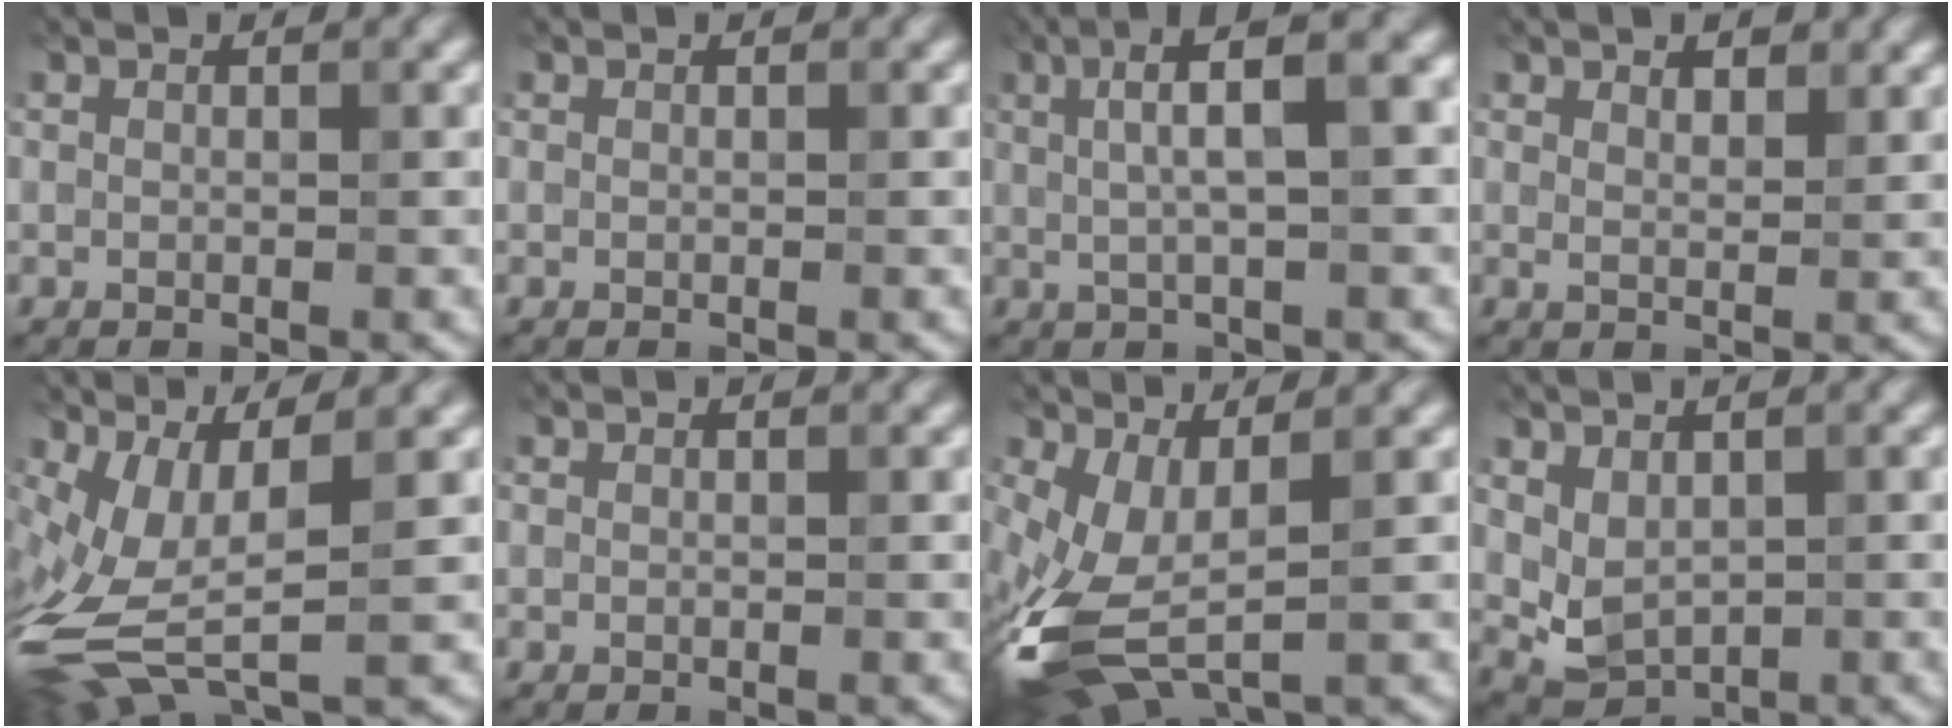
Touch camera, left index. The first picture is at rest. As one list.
[{"total": 0.0}, {"total": 6.6, "force": [1.3, 1.6, 6.3], "torque": [-0.099, 0.019, 0.022]}, {"total": 1.1, "force": [0.9, 0.4, 0.5], "torque": [-0.014, -0.003, 0.024]}, {"total": 7.1, "force": [-1.8, 2.3, 6.4], "torque": [-0.161, -0.002, -0.030]}, {"total": 0.0}, {"total": 7.2, "force": [-2.5, 3.1, 6.0], "torque": [-0.165, -0.005, -0.042]}, {"total": 2.2, "force": [0.4, 1.6, 1.5], "torque": [-0.036, -0.006, 0.022]}]